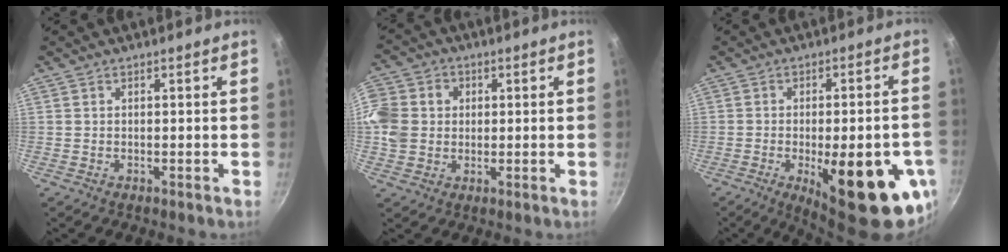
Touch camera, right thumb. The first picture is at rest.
{"total": 14.7, "force": [1.7, 12.7, 7.3], "torque": [-0.175, 0.030, 0.036]}
{"total": 23.9, "force": [-8.0, 8.4, 20.9], "torque": [-0.214, 0.004, -0.086]}